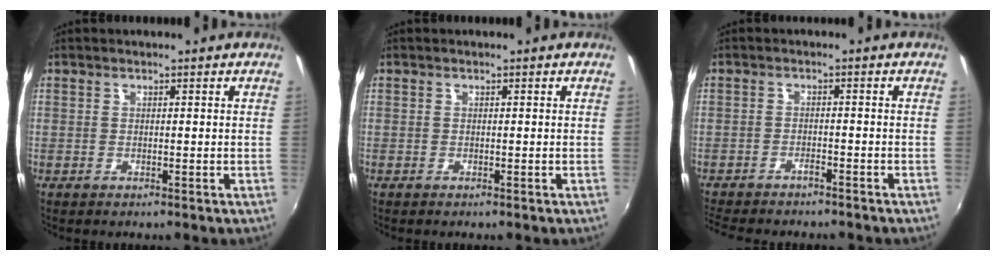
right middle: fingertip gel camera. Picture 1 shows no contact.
{"total": 0.0}
{"total": 6.5, "force": [-5.9, 1.1, 2.5], "torque": [-0.071, -0.015, -0.095]}